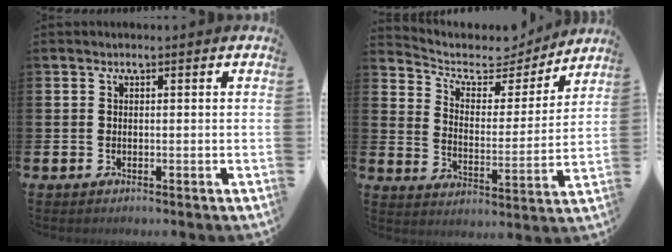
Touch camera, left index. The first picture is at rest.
{"total": 6.4, "force": [5.7, 2.8, 1.4], "torque": [-0.061, -0.045, 0.092]}